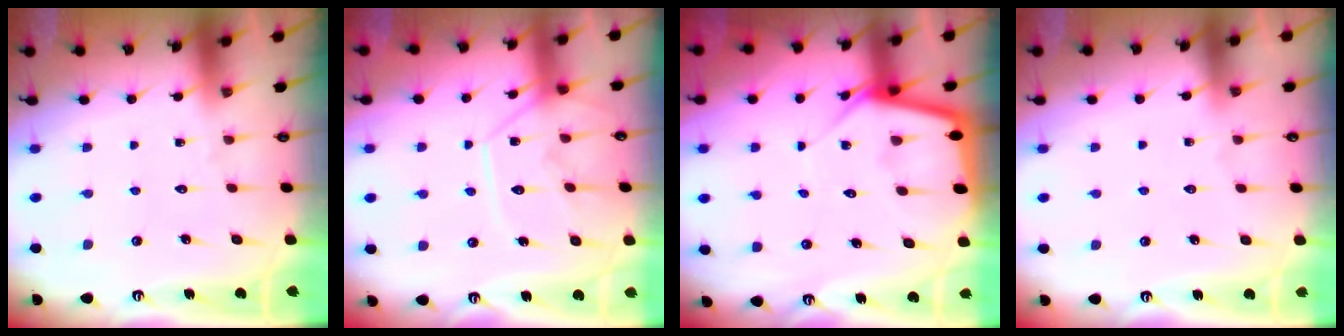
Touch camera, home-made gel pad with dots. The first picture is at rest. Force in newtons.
{"total": 11.2, "press": 11.1, "slide": 0.8}
{"total": 7.3, "press": 7.3, "slide": 0.5}
{"total": 2.4, "press": 2.3, "slide": 0.4}